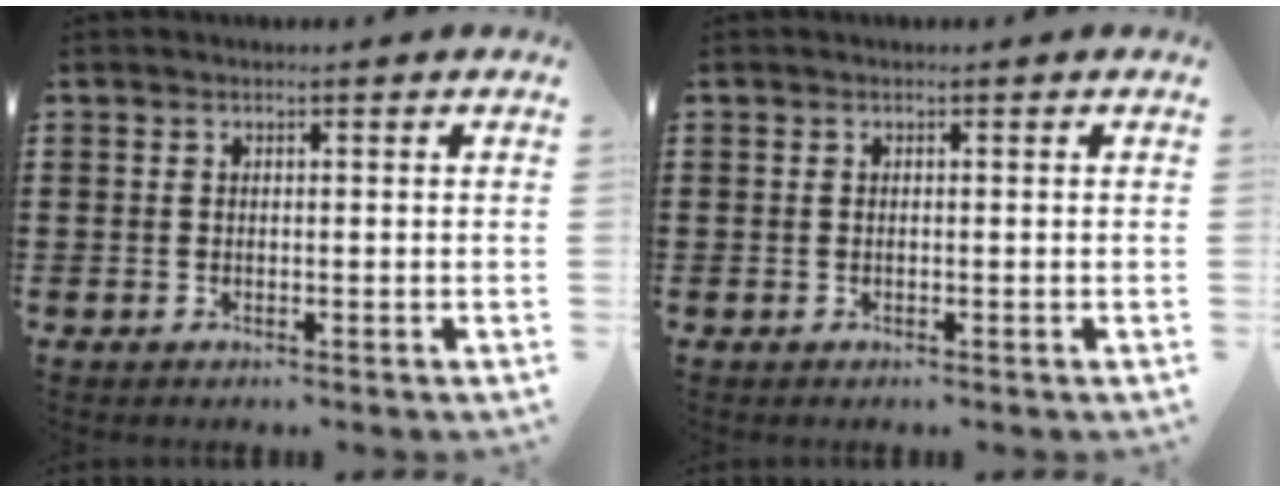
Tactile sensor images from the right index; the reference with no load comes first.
{"total": 0.0}